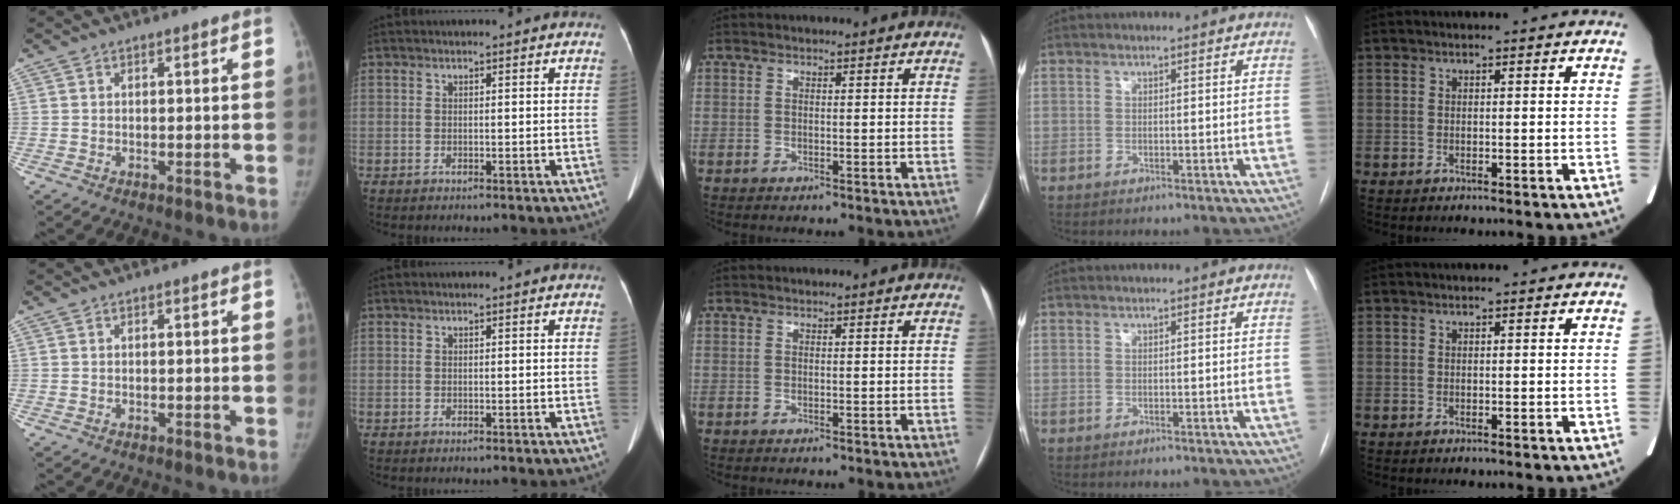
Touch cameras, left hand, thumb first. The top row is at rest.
{}